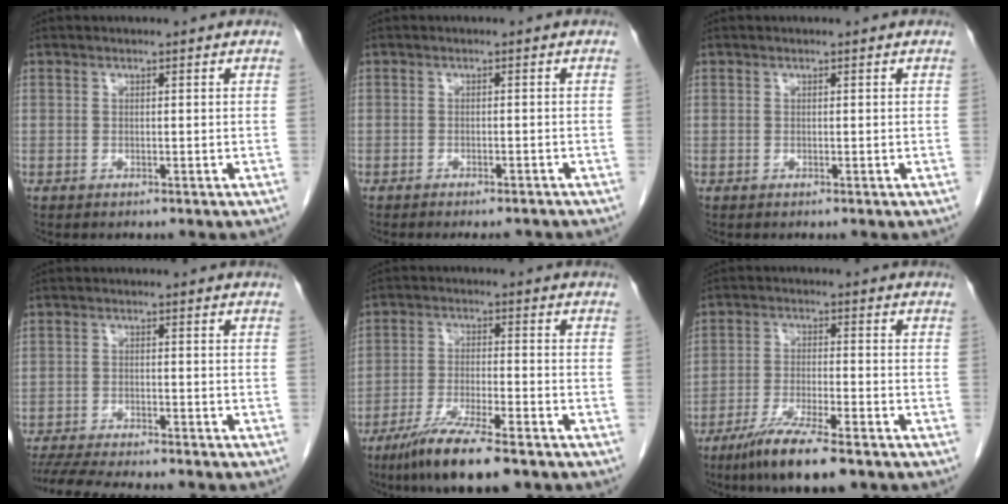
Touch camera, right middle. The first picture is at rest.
{"total": 4.5, "force": [-4.1, 1.1, 1.5], "torque": [-0.014, -0.007, -0.049]}
{"total": 0.0}
{"total": 12.7, "force": [-11.2, 1.4, 5.7], "torque": [-0.085, -0.014, -0.163]}
{"total": 10.9, "force": [-7.8, 1.3, 7.5], "torque": [-0.133, -0.027, -0.134]}
{"total": 10.1, "force": [-7.2, 1.1, 7.0], "torque": [-0.123, -0.024, -0.120]}